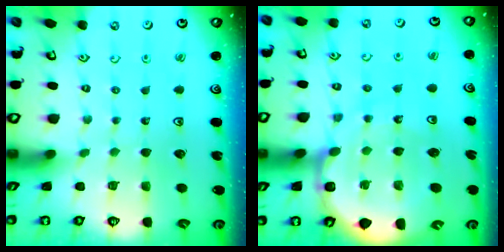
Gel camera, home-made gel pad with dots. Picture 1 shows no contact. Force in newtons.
{"total": 12.4, "press": 12.1, "slide": 2.4}